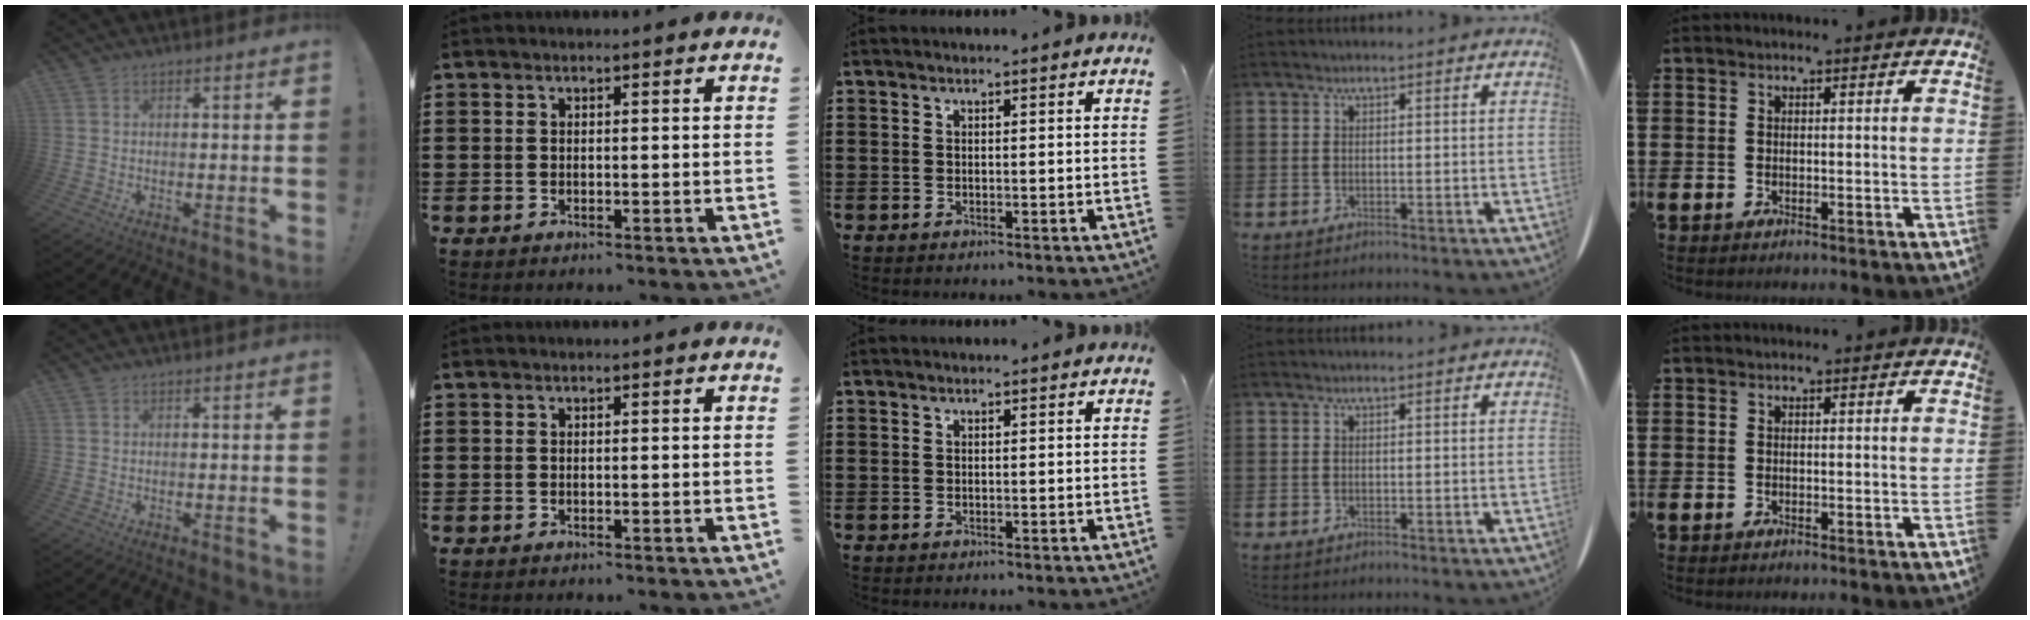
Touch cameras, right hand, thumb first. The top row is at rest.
{}